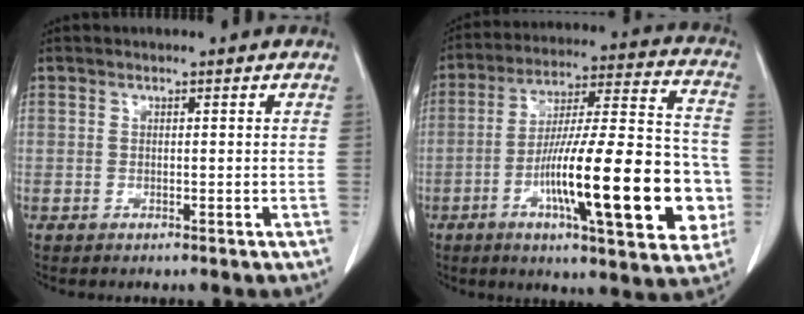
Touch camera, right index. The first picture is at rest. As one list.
[{"total": 23.4, "force": [-6.5, 4.0, 22.2], "torque": [-0.316, 0.009, -0.092]}]